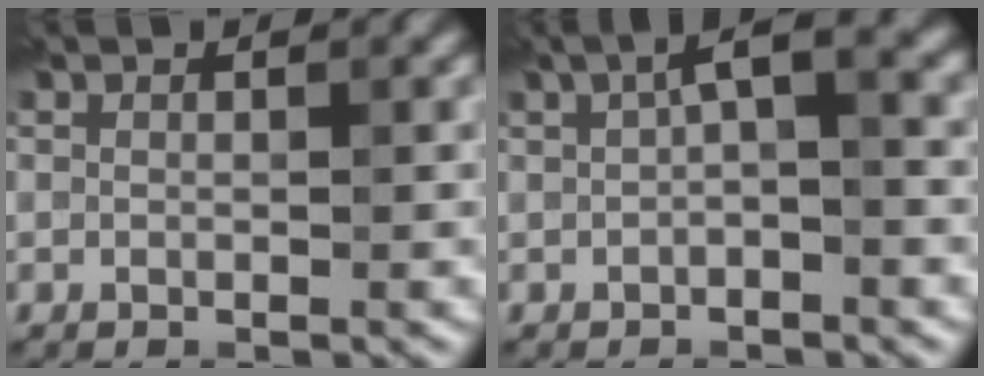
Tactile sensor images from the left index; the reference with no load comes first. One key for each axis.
{"total": 3.1, "fx": 0.8, "fy": 0.8, "fz": 2.9, "tx": -0.047, "ty": 0.016, "tz": 0.005}